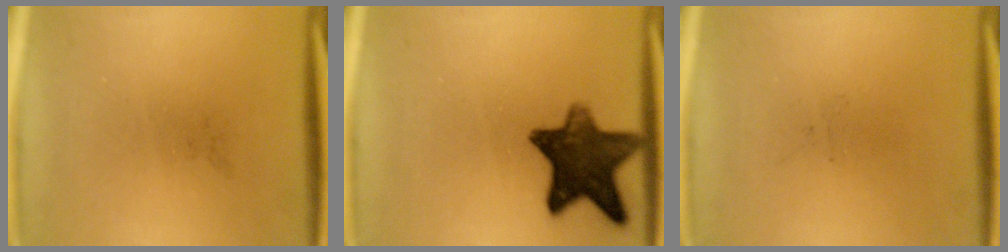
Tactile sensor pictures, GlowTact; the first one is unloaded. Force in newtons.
{"total": 11.7}
{"total": 0.0}